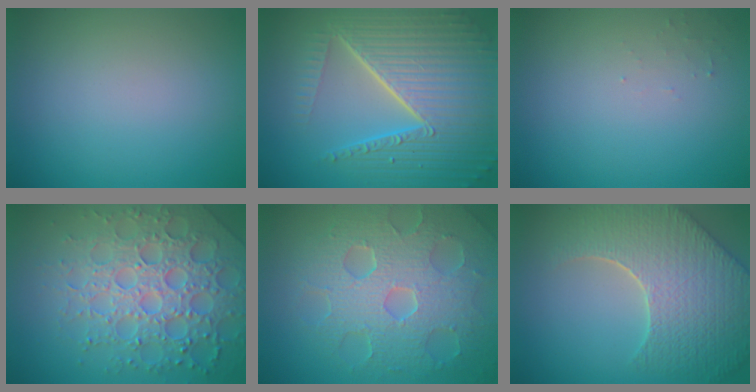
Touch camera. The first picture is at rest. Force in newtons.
{"total": 10.1, "press": 6.3, "slide": 7.9}
{"total": 0.7, "press": 0.7, "slide": 0.2}
{"total": 7.3, "press": 7.1, "slide": 1.6}
{"total": 8.6, "press": 5.8, "slide": 6.4}
{"total": 9.2, "press": 6.4, "slide": 6.6}